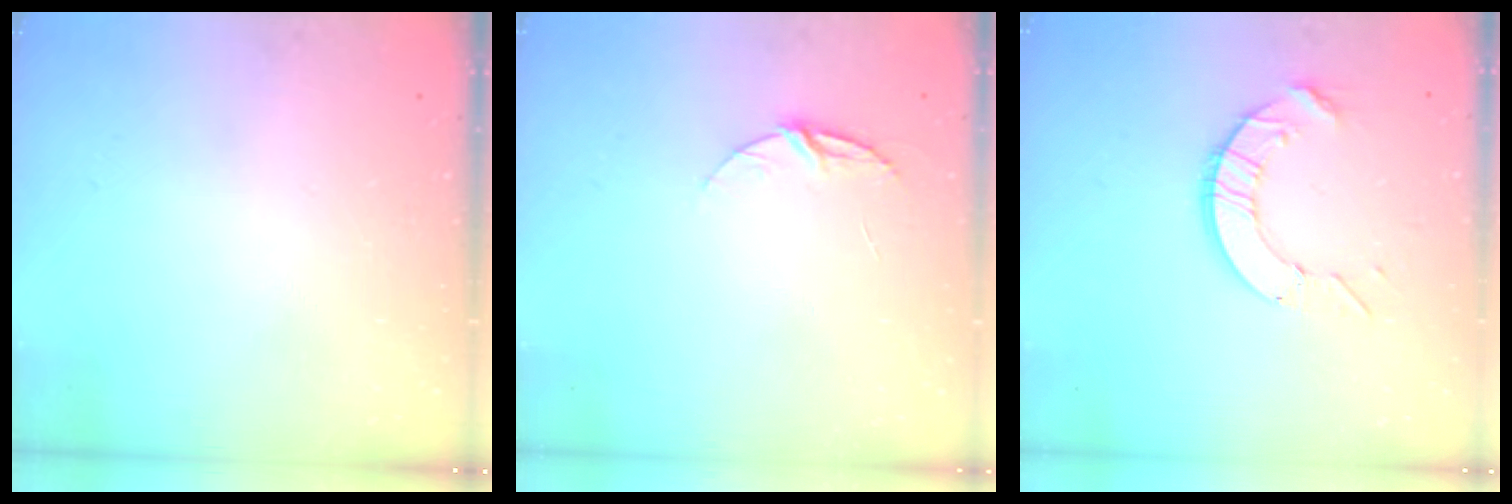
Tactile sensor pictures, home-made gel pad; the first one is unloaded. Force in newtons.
{"total": 5.7, "press": 5.7, "slide": 0.6}
{"total": 8.4, "press": 8.4, "slide": 0.6}